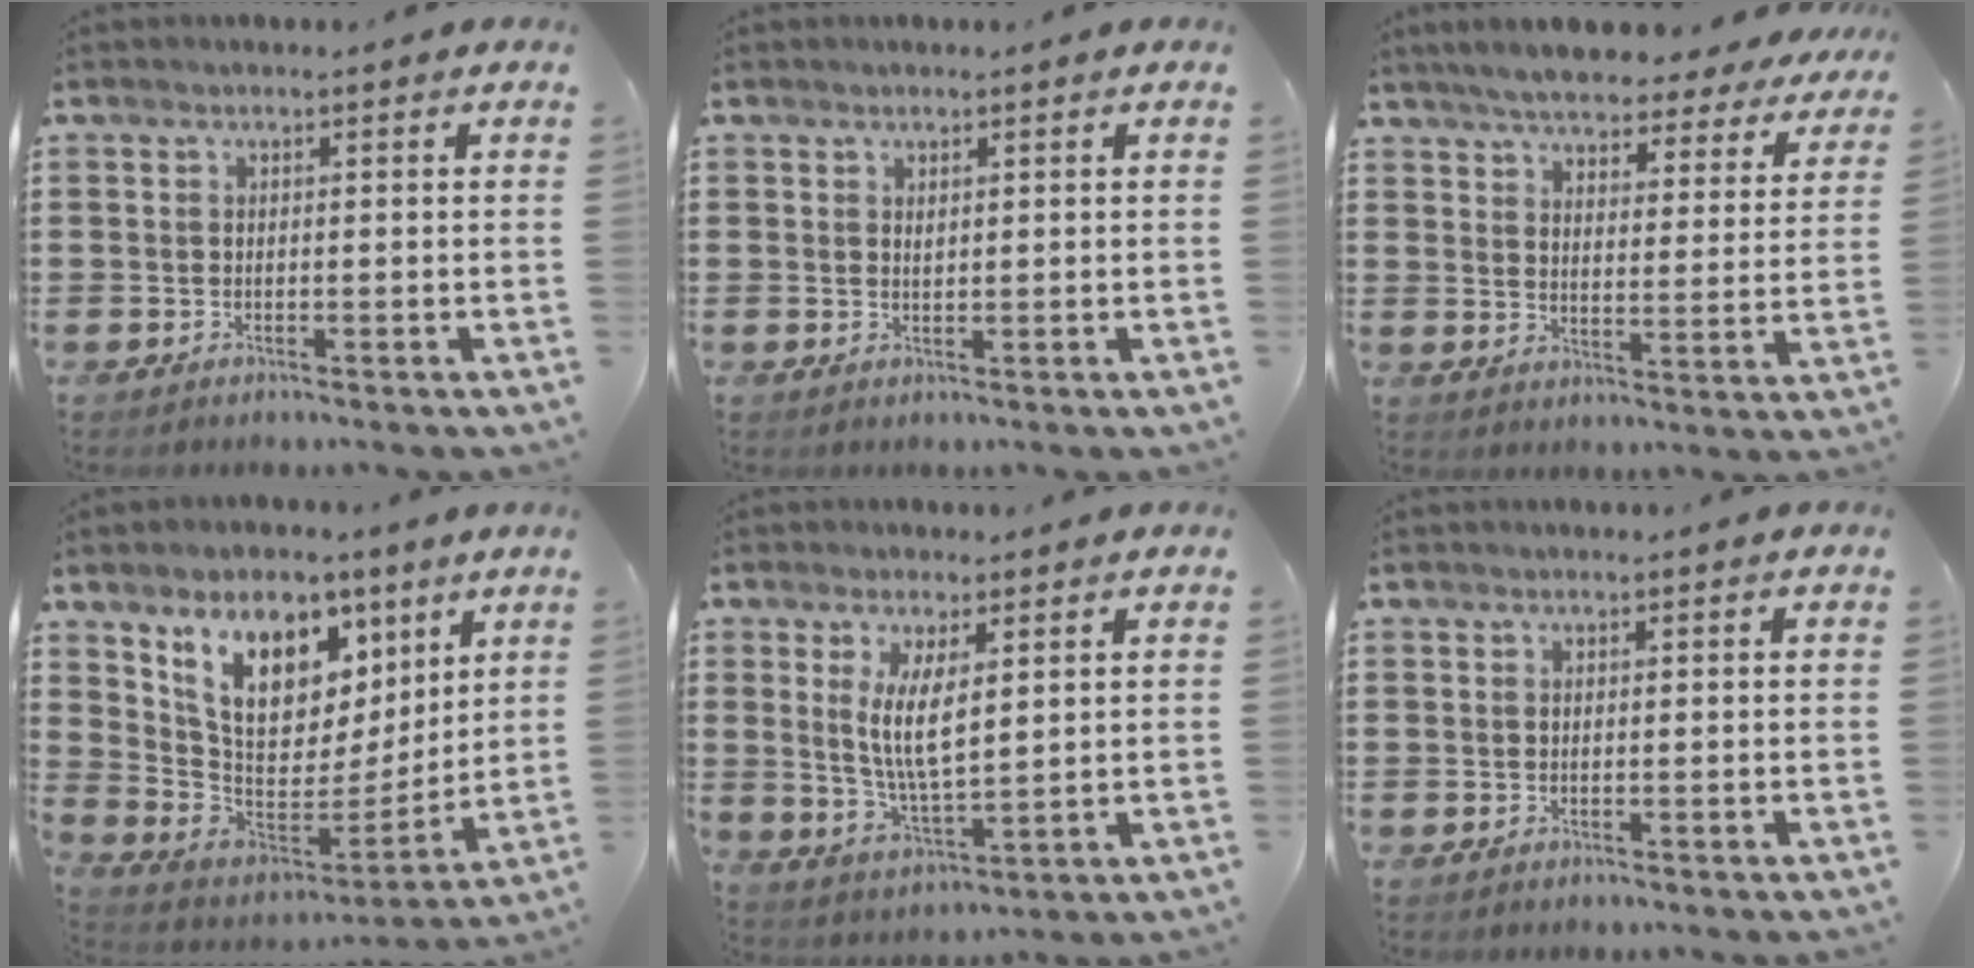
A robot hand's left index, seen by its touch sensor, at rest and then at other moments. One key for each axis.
{"total": 0.7, "fx": 0.5, "fy": 0.3, "fz": 0.3, "tx": -0.008, "ty": 0.000, "tz": 0.010}
{"total": 5.4, "fx": 5.2, "fy": 0.3, "fz": 1.4, "tx": -0.054, "ty": -0.030, "tz": 0.088}
{"total": 12.4, "fx": 7.5, "fy": 7.5, "fz": 6.5, "tx": -0.142, "ty": -0.021, "tz": 0.146}
{"total": 7.4, "fx": 2.2, "fy": 2.7, "fz": 6.5, "tx": -0.131, "ty": -0.002, "tz": 0.036}
{"total": 0.0}